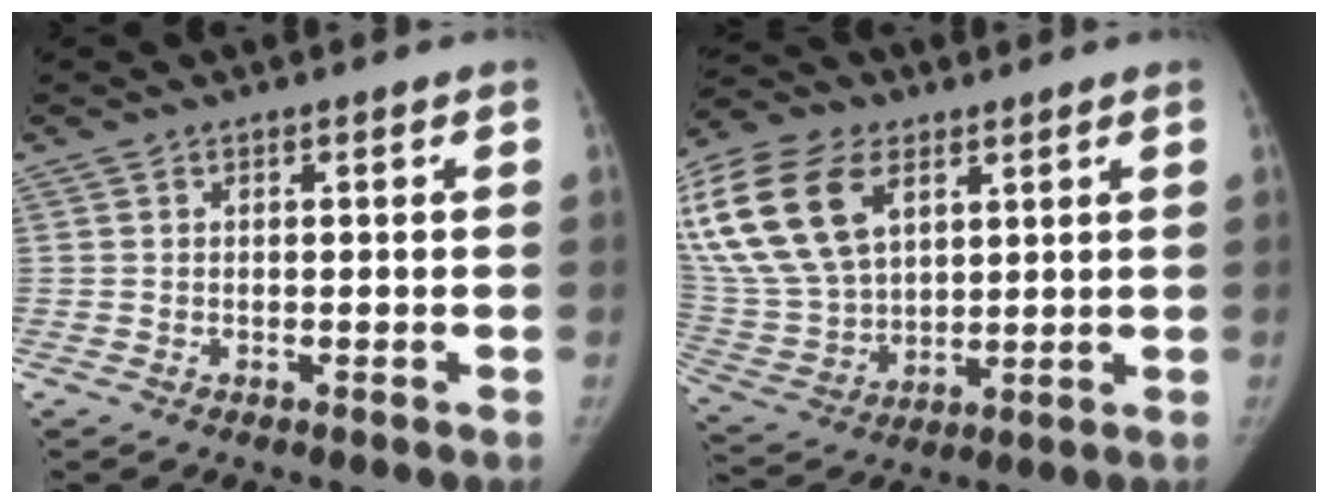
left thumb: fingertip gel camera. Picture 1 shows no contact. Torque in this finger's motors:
{"motor_torque": [0.33, 0.84, 1.38, -1.40, 0.23]}